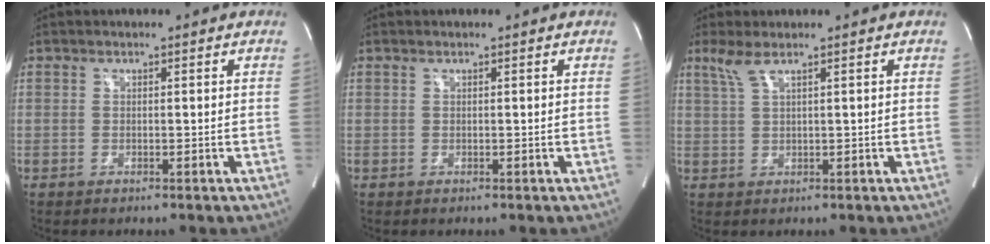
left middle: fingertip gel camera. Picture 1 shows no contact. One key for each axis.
{"total": 0.0}
{"total": 2.7, "fx": 1.8, "fy": -0.1, "fz": 2.0, "tx": -0.060, "ty": 0.013, "tz": 0.044}